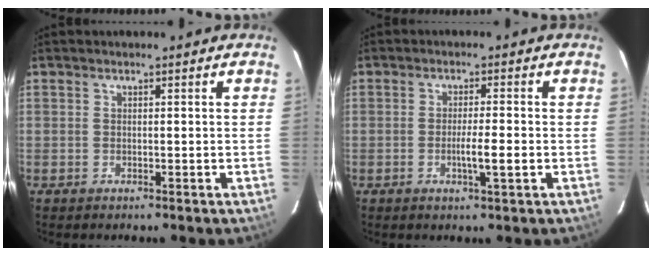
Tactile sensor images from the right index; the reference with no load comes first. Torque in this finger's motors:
{"motor_torque": [0.61, -0.30, 0.31, 0.06]}